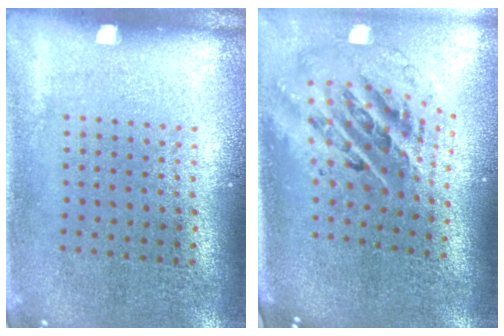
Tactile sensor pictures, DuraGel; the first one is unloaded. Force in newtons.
{"total": 2.7, "press": 1.8, "slide": 1.9}